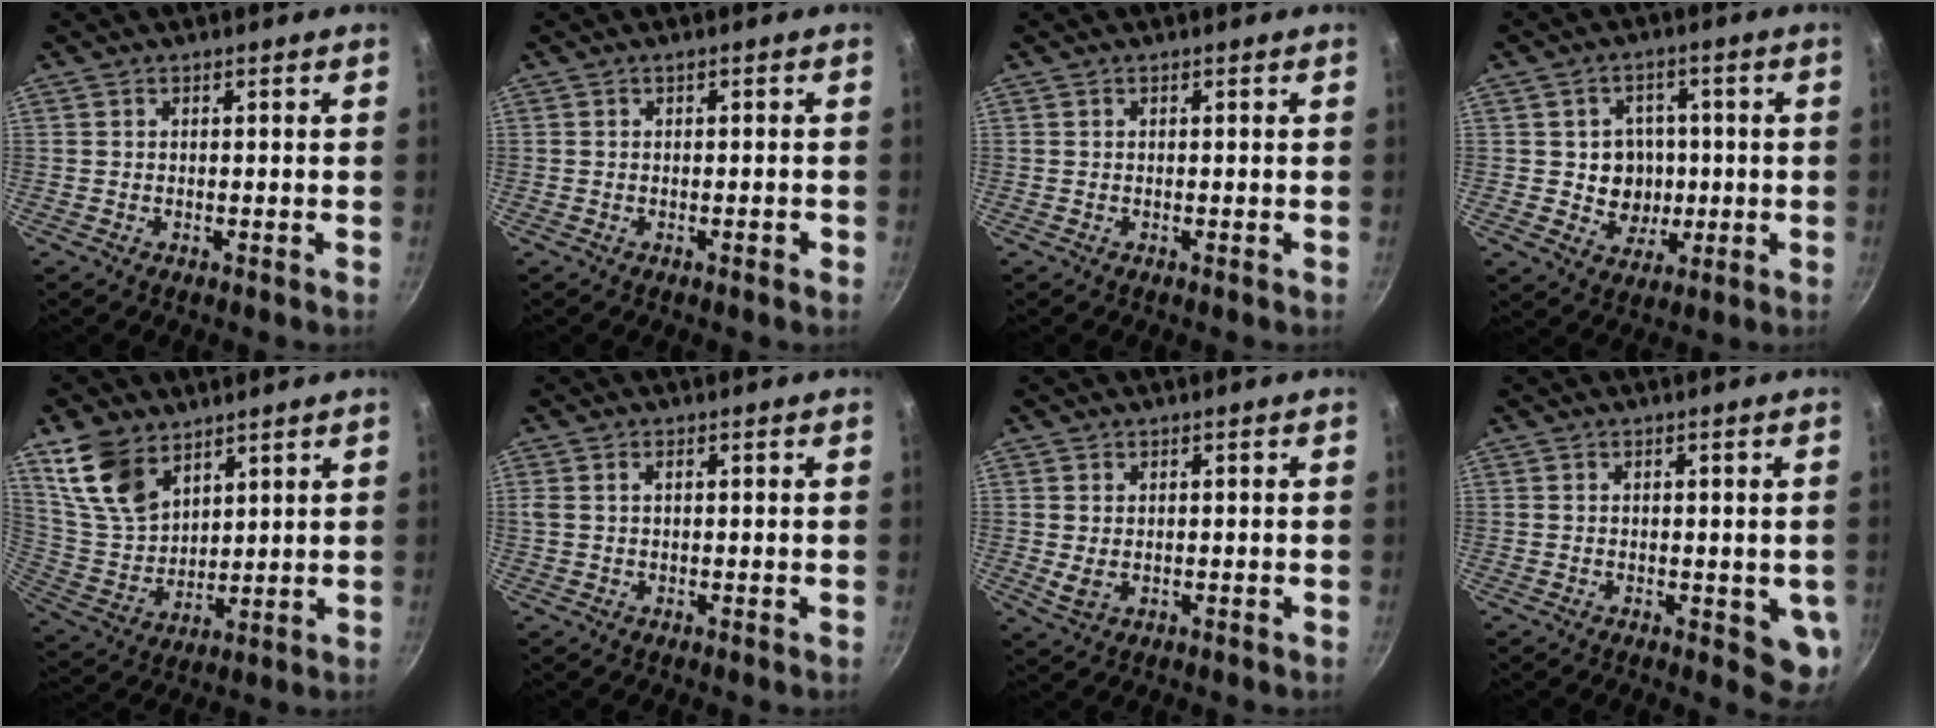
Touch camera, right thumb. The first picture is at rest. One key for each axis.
{"total": 1.3, "fx": -0.4, "fy": 0.5, "fz": 1.1, "tx": -0.013, "ty": 0.005, "tz": -0.006}
{"total": 0.0}
{"total": 7.9, "fx": -0.3, "fy": 7.3, "fz": 2.8, "tx": -0.003, "ty": 0.008, "tz": 0.001}
{"total": 13.0, "fx": 8.1, "fy": 7.8, "fz": 6.6, "tx": -0.107, "ty": -0.040, "tz": 0.173}
{"total": 1.6, "fx": 0.5, "fy": 0.9, "fz": 1.2, "tx": -0.020, "ty": 0.004, "tz": 0.011}
{"total": 2.9, "fx": 0.1, "fy": 2.1, "fz": 2.1, "tx": -0.039, "ty": -0.006, "tz": 0.007}
{"total": 5.9, "fx": -0.8, "fy": 3.1, "fz": 4.9, "tx": -0.039, "ty": -0.011, "tz": -0.008}